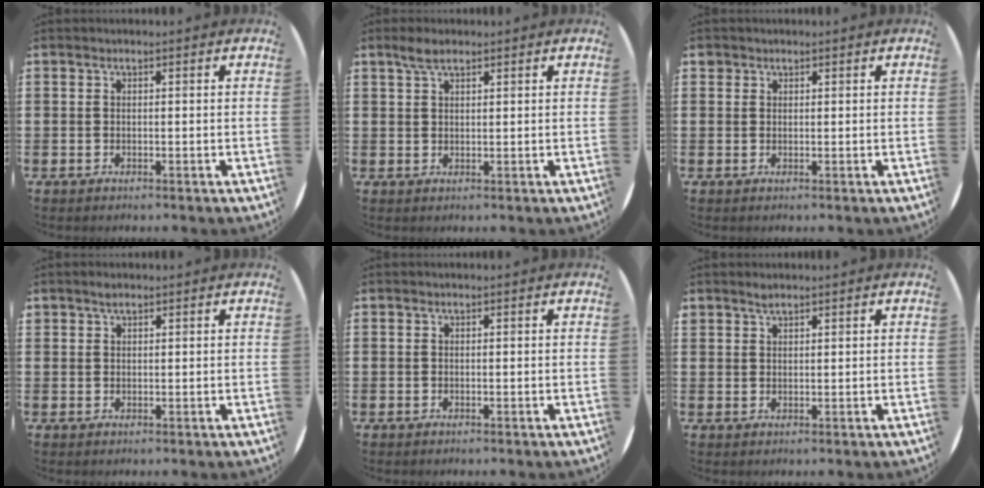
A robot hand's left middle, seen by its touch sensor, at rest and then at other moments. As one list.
[{"total": 2.5, "force": [1.8, 0.9, 1.5], "torque": [-0.033, 0.006, 0.032]}, {"total": 0.8, "force": [0.6, 0.5, 0.0], "torque": [-0.002, 0.003, 0.013]}, {"total": 1.0, "force": [0.8, 0.4, 0.2], "torque": [0.001, -0.001, 0.014]}, {"total": 0.0}, {"total": 1.2, "force": [1.1, 0.3, 0.1], "torque": [0.004, -0.003, 0.020]}]